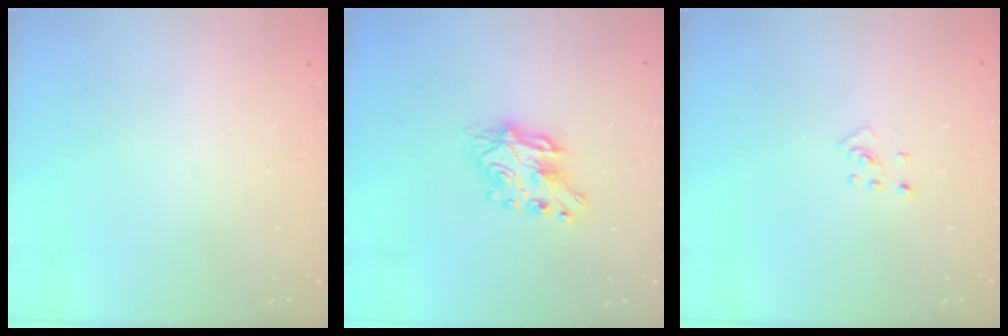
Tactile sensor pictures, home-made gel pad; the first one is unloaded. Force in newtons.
{"total": 7.1, "press": 7.1, "slide": 0.2}
{"total": 2.7, "press": 2.6, "slide": 0.6}